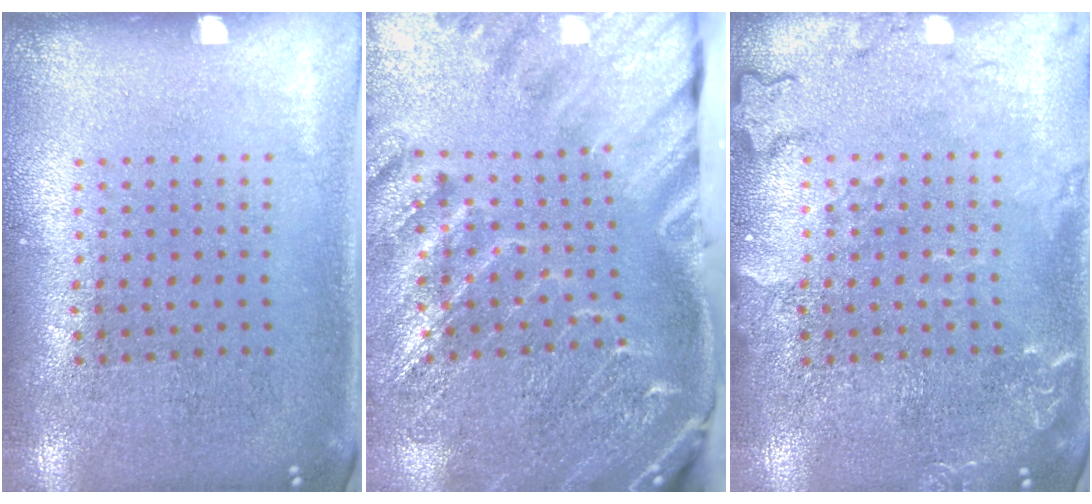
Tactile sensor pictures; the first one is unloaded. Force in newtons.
{"total": 3.3, "press": 3.1, "slide": 0.9}
{"total": 2.5, "press": 2.5, "slide": 0.4}